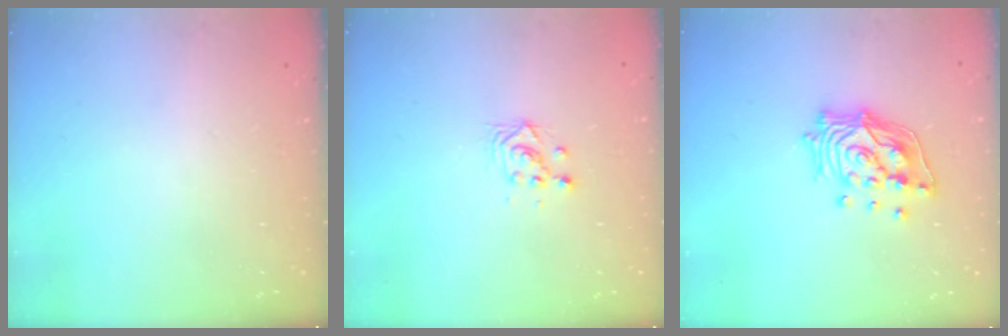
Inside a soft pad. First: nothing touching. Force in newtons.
{"total": 3.0, "press": 3.0, "slide": 0.1}
{"total": 14.1, "press": 14.0, "slide": 1.7}